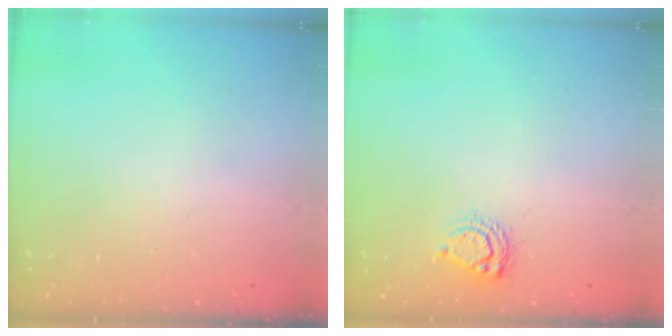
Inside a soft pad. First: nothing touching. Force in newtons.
{"total": 7.5, "press": 7.5, "slide": 0.5}